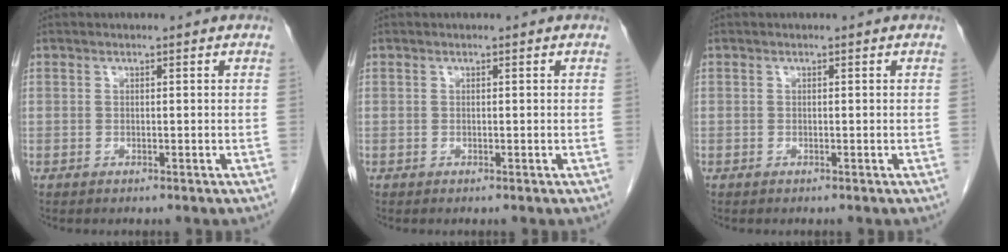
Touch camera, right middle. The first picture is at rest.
{"total": 0.0}
{"total": 0.0}